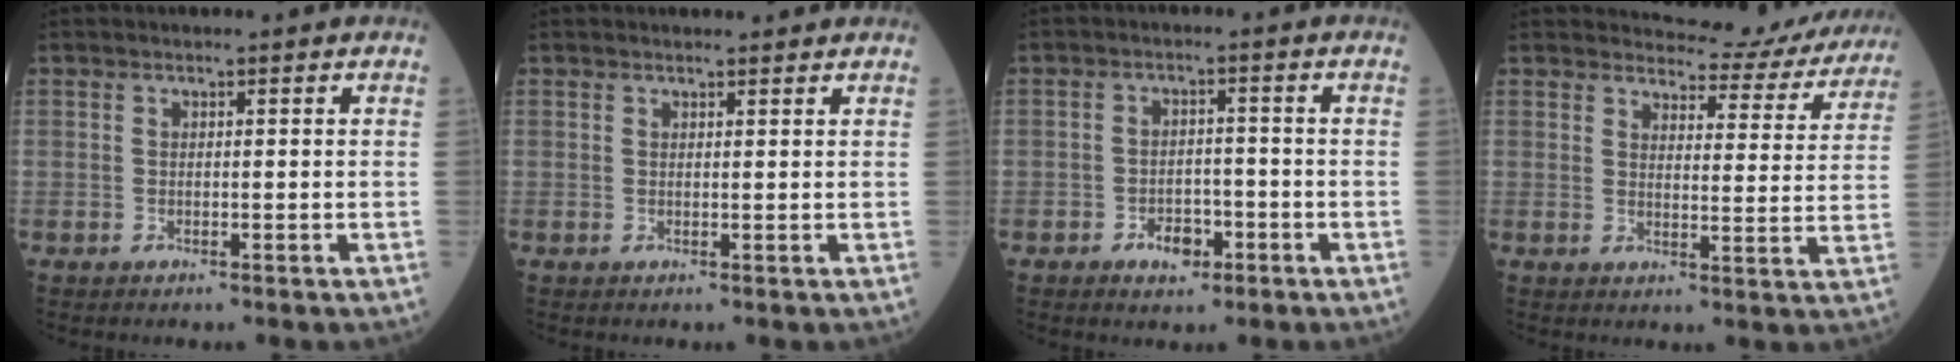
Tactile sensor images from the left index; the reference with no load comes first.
{"total": 1.8, "force": [1.8, 0.3, 0.2], "torque": [-0.011, 0.004, 0.023]}
{"total": 4.0, "force": [-2.2, 2.4, 2.3], "torque": [-0.037, 0.005, -0.031]}
{"total": 12.5, "force": [12.0, 3.1, 1.2], "torque": [0.005, -0.033, 0.121]}